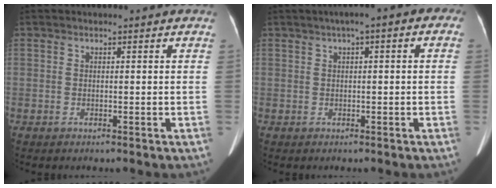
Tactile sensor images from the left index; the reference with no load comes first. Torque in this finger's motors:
{"motor_torque": [0.35, -0.60, 0.00, 0.00]}